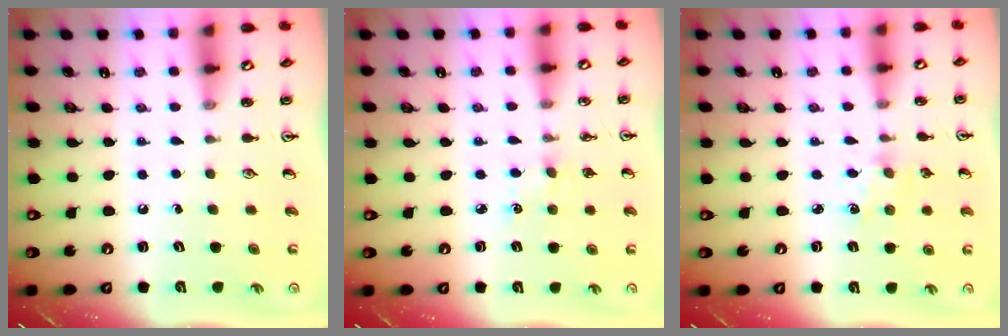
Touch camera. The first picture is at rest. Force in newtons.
{"total": 2.7, "press": 2.7, "slide": 0.4}
{"total": 1.7, "press": 1.7, "slide": 0.3}